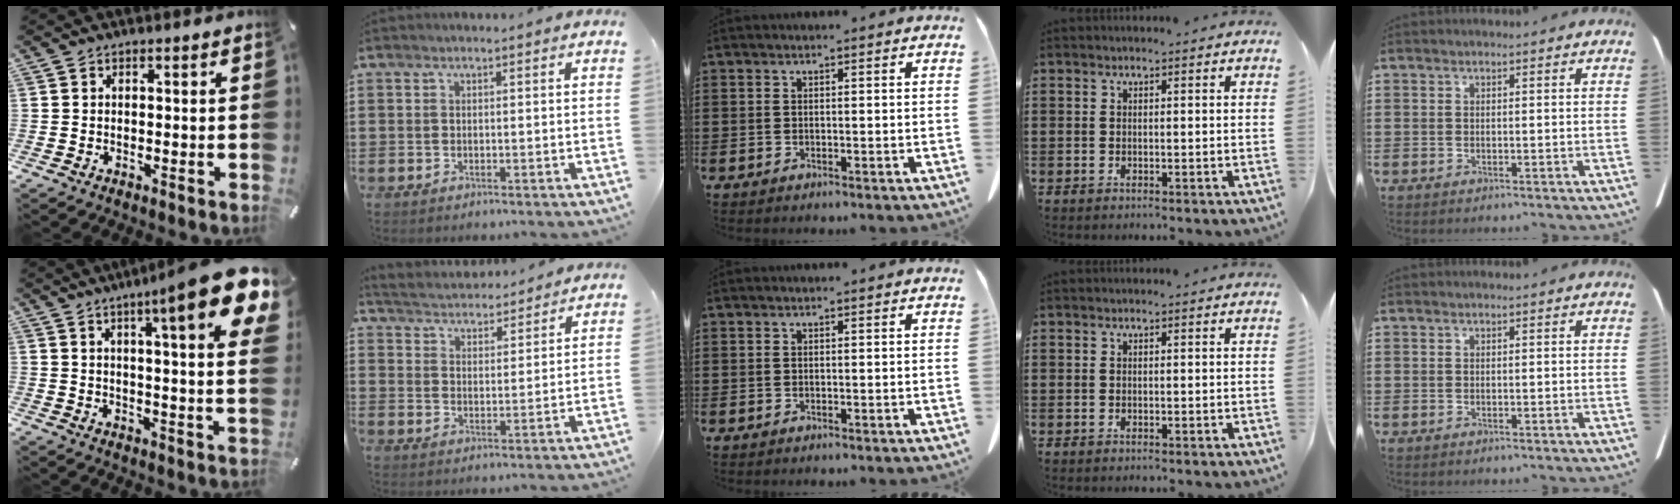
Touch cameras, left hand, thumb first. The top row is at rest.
{"thumb": {"total": 17.3, "force": [8.8, 2.1, 14.8], "torque": [-0.220, -0.049, 0.125]}, "index": {"total": 3.7, "force": [3.7, 0.4, -0.2], "torque": [-0.017, -0.024, 0.062]}}